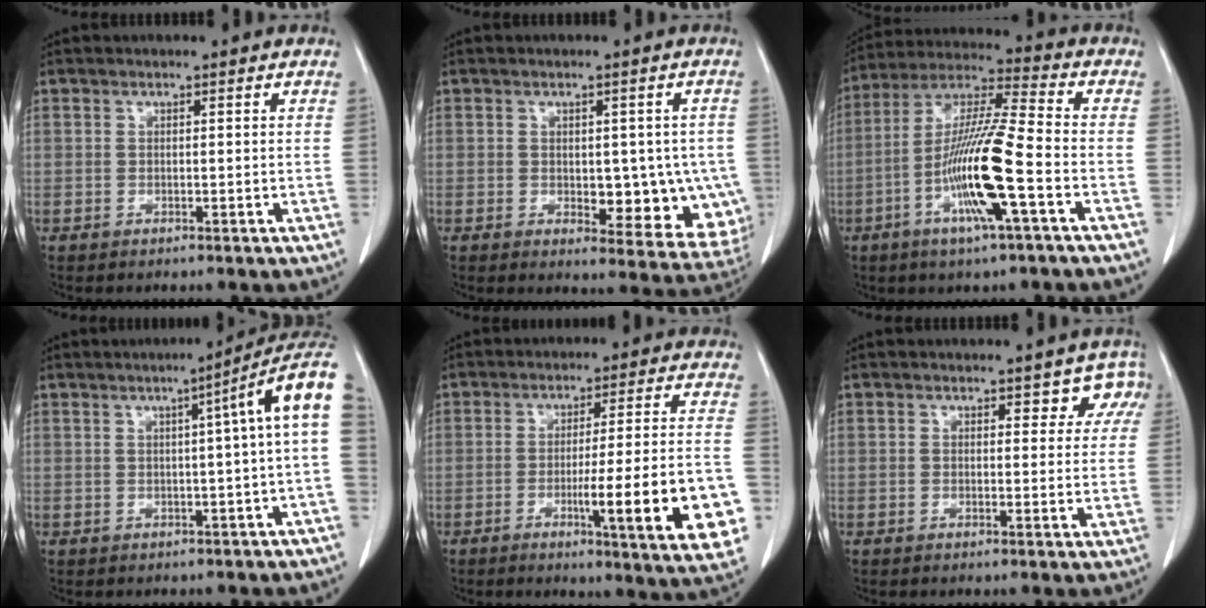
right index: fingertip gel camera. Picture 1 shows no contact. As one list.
[{"total": 11.5, "force": [-1.9, 5.8, 9.8], "torque": [-0.107, 0.002, -0.009]}, {"total": 14.6, "force": [-4.8, 0.1, 13.8], "torque": [-0.274, -0.005, -0.096]}, {"total": 7.6, "force": [1.9, -0.9, 7.3], "torque": [-0.079, 0.030, 0.014]}, {"total": 17.0, "force": [-5.2, 0.1, 16.2], "torque": [-0.174, -0.009, -0.066]}, {"total": 3.7, "force": [2.3, 2.5, 1.5], "torque": [0.007, 0.002, 0.012]}]